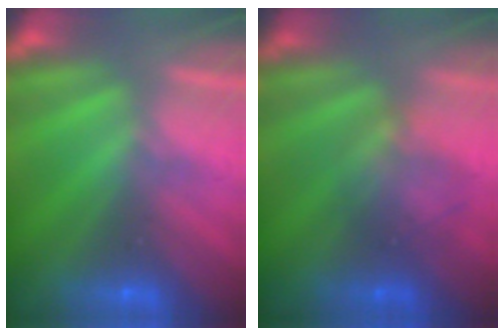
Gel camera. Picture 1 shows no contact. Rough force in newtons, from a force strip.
{"total": 1.7}